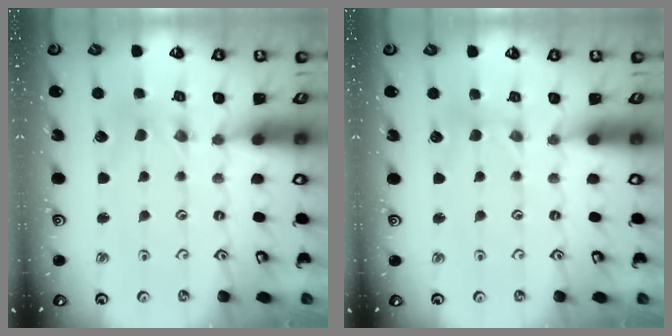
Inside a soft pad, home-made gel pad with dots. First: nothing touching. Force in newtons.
{"total": 2.9, "press": 2.9, "slide": 0.4}